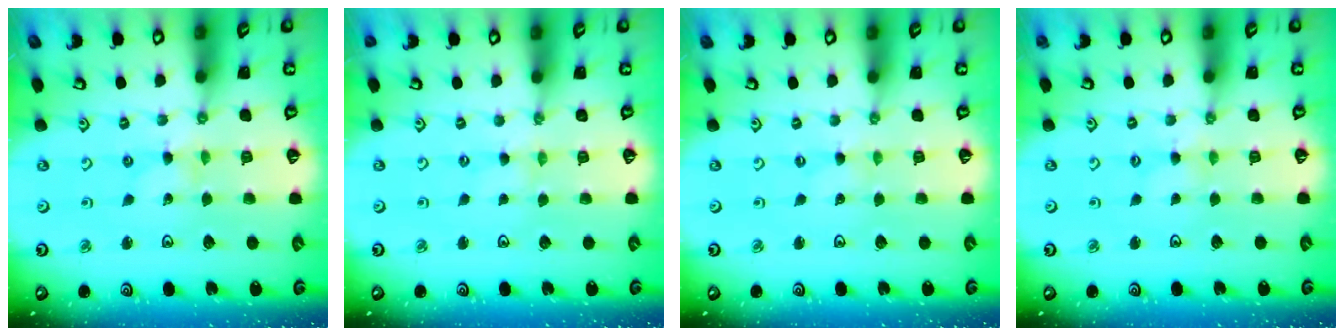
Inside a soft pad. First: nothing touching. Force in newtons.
{"total": 0.0}
{"total": 0.0}
{"total": 1.3, "press": 1.2, "slide": 0.4}